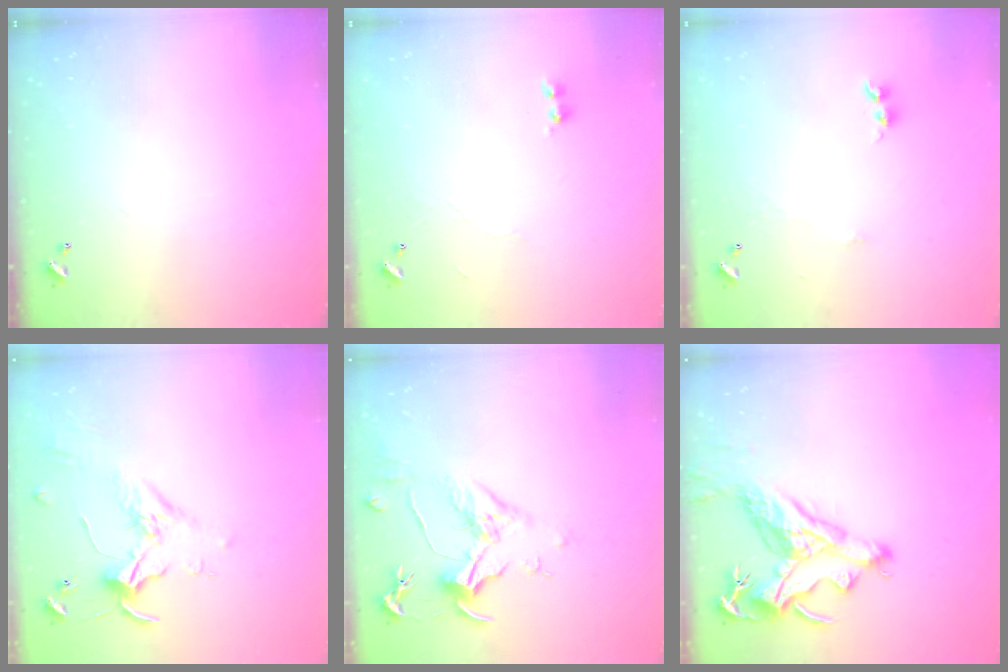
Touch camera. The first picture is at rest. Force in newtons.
{"total": 5.4, "press": 5.4, "slide": 0.3}
{"total": 3.6, "press": 3.6, "slide": 0.5}
{"total": 1.6, "press": 1.6, "slide": 0.4}
{"total": 1.6, "press": 1.4, "slide": 0.7}
{"total": 8.1, "press": 8.0, "slide": 1.4}